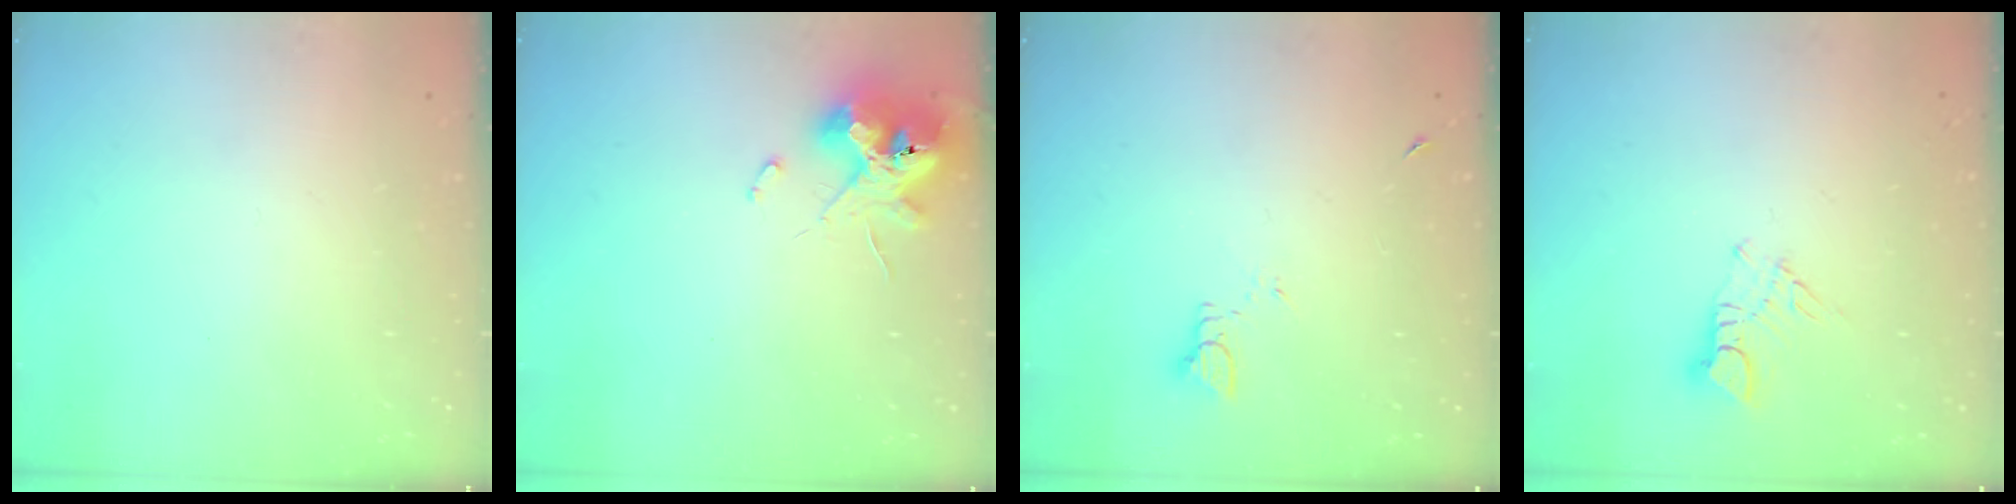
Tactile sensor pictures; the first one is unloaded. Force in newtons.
{"total": 12.2, "press": 12.2, "slide": 1.1}
{"total": 2.4, "press": 2.4, "slide": 0.3}
{"total": 3.7, "press": 3.7, "slide": 0.3}